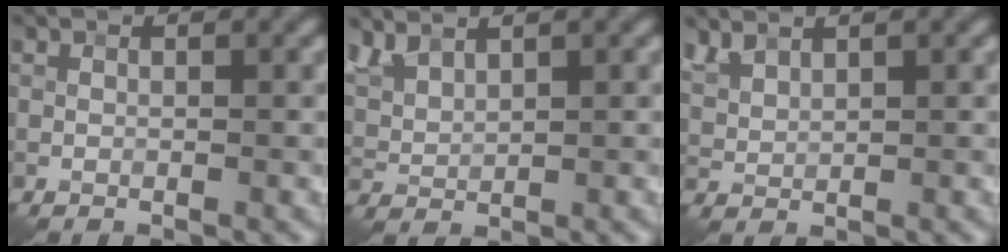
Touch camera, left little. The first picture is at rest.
{"total": 2.9, "force": [2.2, 1.1, 1.5], "torque": [-0.041, 0.006, 0.053]}
{"total": 1.9, "force": [1.6, 0.6, 0.9], "torque": [-0.024, 0.003, 0.041]}